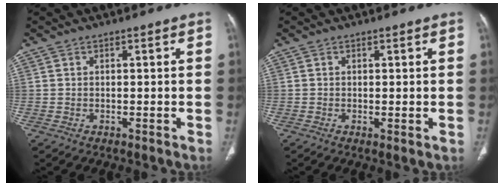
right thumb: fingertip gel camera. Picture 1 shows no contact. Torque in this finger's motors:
{"motor_torque": [-0.13, 0.09, -0.27, 0.17, -0.02]}